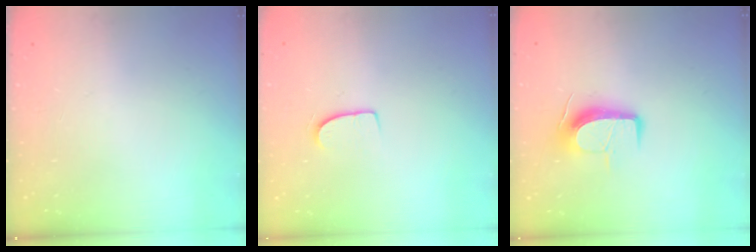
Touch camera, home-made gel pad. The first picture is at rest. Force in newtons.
{"total": 7.1, "press": 7.1, "slide": 0.5}
{"total": 10.5, "press": 10.5, "slide": 0.9}